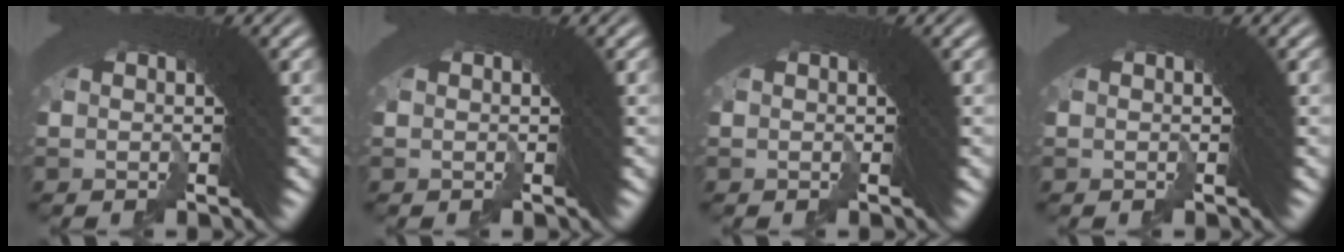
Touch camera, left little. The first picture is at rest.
{"total": 0.0}
{"total": 0.0}
{"total": 0.0}